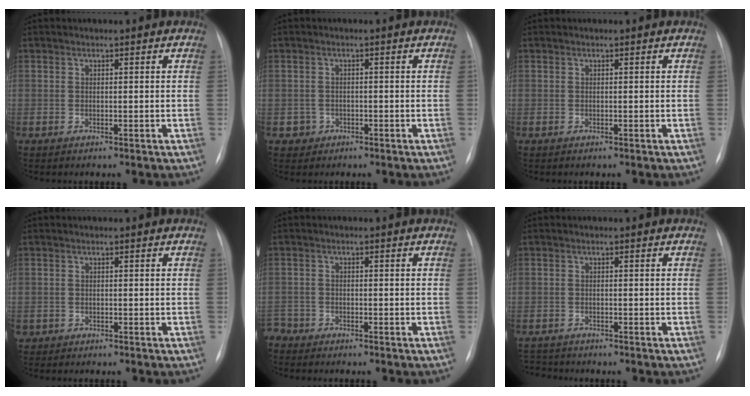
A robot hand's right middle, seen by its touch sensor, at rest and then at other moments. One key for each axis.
{"total": 1.9, "fx": -0.8, "fy": 1.7, "fz": -0.1, "tx": 0.004, "ty": 0.008, "tz": -0.012}
{"total": 0.0}
{"total": 0.9, "fx": -0.7, "fy": 0.6, "fz": 0.1, "tx": -0.011, "ty": 0.002, "tz": -0.010}
{"total": 3.5, "fx": -3.3, "fy": 1.2, "fz": 0.0, "tx": 0.001, "ty": -0.005, "tz": -0.059}
{"total": 2.8, "fx": -2.8, "fy": 0.5, "fz": -0.3, "tx": 0.003, "ty": -0.014, "tz": -0.046}